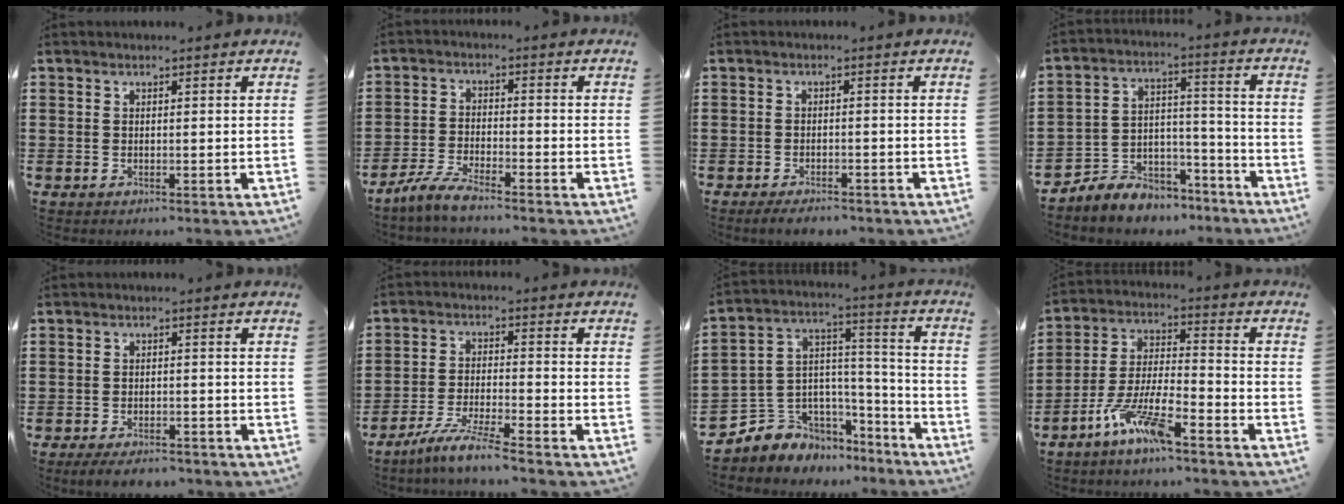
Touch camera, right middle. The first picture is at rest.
{"total": 4.7, "force": [-4.2, 0.3, 2.0], "torque": [-0.054, -0.006, -0.086]}
{"total": 2.4, "force": [-2.2, 0.5, 0.7], "torque": [-0.015, 0.002, -0.042]}
{"total": 6.5, "force": [-6.2, 1.9, 0.1], "torque": [-0.007, 0.016, -0.126]}
{"total": 3.1, "force": [-2.9, 0.6, 1.0], "torque": [-0.018, 0.002, -0.057]}
{"total": 6.0, "force": [-5.3, -0.5, 2.8], "torque": [-0.063, -0.019, -0.102]}
{"total": 5.6, "force": [-3.3, 4.5, -0.8], "torque": [-0.016, -0.012, -0.063]}
{"total": 8.8, "force": [-6.2, 1.4, 6.0], "torque": [-0.143, -0.008, -0.124]}